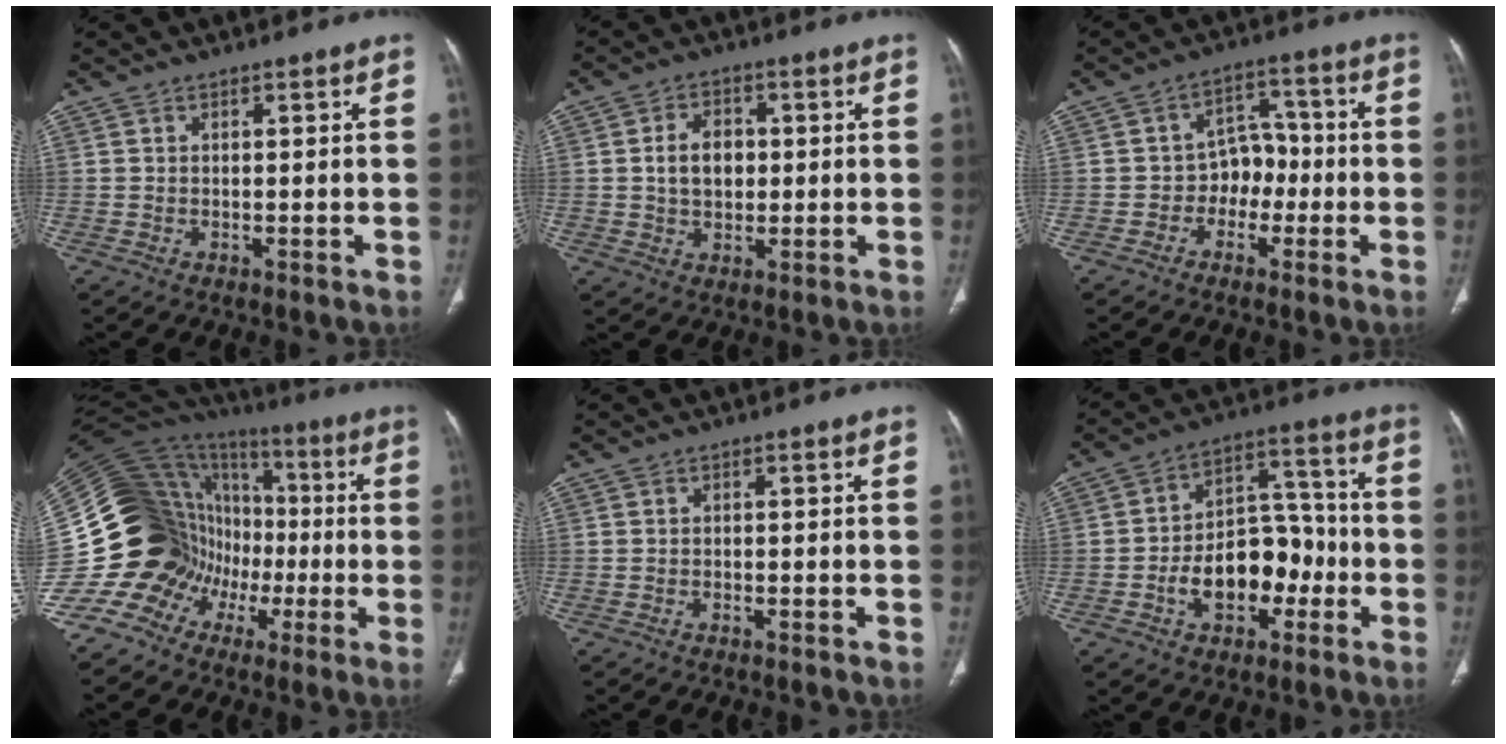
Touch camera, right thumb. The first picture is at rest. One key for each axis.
{"total": 6.5, "fx": 0.4, "fy": 4.7, "fz": 4.4, "tx": -0.055, "ty": 0.007, "tz": 0.006}
{"total": 6.8, "fx": -1.8, "fy": 5.3, "fz": 3.8, "tx": -0.015, "ty": 0.034, "tz": -0.040}
{"total": 22.3, "fx": -7.1, "fy": 18.7, "fz": 9.7, "tx": -0.151, "ty": 0.109, "tz": -0.121}
{"total": 0.9, "fx": -0.7, "fy": 0.2, "fz": 0.5, "tx": -0.014, "ty": 0.004, "tz": -0.006}
{"total": 13.9, "fx": -4.2, "fy": 9.2, "fz": 9.6, "tx": -0.109, "ty": 0.056, "tz": -0.066}